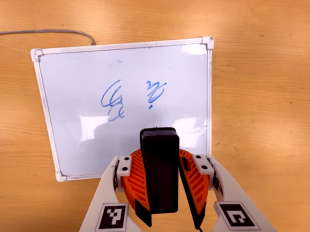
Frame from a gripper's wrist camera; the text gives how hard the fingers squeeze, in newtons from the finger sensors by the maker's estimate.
{"total": 9.5, "left": 9.1, "right": 9.9}